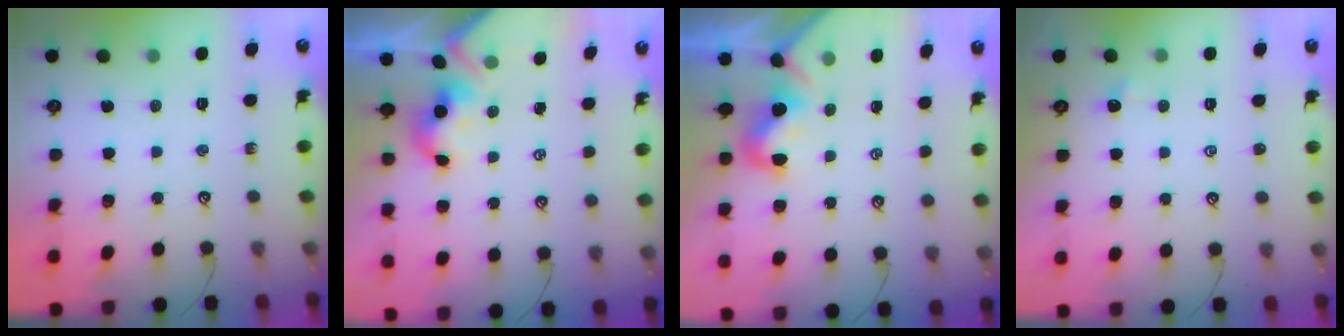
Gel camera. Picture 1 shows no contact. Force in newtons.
{"total": 2.0, "press": 1.9, "slide": 0.8}
{"total": 0.0}
{"total": 0.5, "press": 0.4, "slide": 0.3}